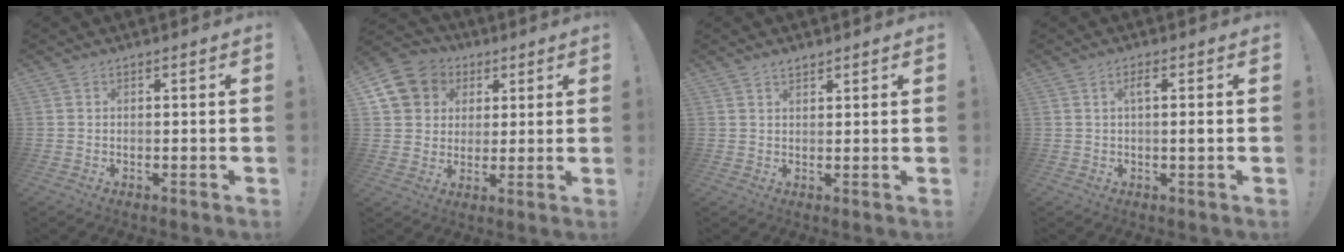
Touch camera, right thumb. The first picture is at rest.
{"total": 11.1, "force": [4.0, 9.6, 3.7], "torque": [-0.045, -0.020, 0.084]}
{"total": 2.1, "force": [1.8, 0.9, 0.7], "torque": [-0.002, -0.012, 0.030]}
{"total": 2.7, "force": [0.1, 0.2, 2.7], "torque": [-0.044, 0.002, -0.005]}